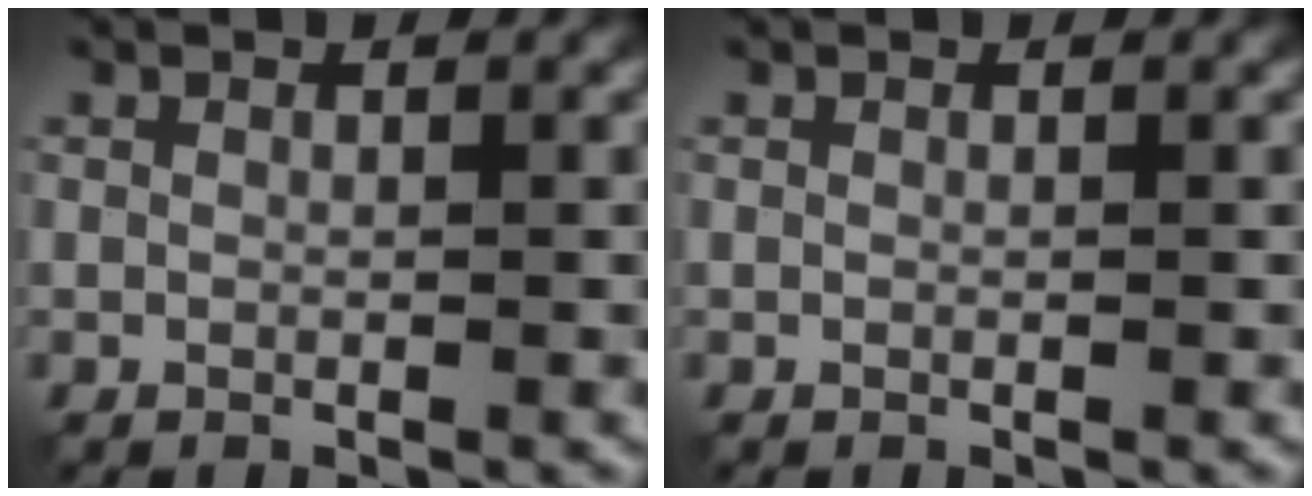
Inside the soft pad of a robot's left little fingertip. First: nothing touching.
{"total": 0.0}